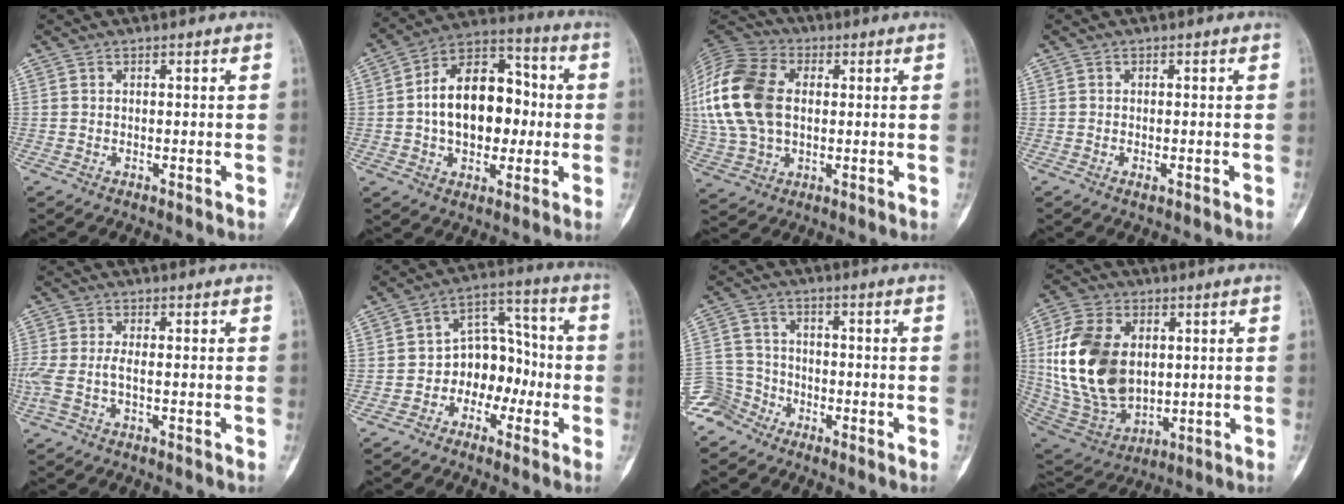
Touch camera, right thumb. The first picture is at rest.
{"total": 17.9, "force": [-0.2, 11.7, 13.5], "torque": [-0.177, 0.037, -0.008]}
{"total": 20.8, "force": [2.2, 13.9, 15.3], "torque": [-0.347, 0.008, 0.041]}
{"total": 1.0, "force": [-0.5, 0.4, 0.8], "torque": [-0.012, 0.000, -0.007]}
{"total": 4.5, "force": [-0.9, 1.7, 4.1], "torque": [-0.118, 0.008, -0.019]}
{"total": 10.0, "force": [-2.9, 7.5, 5.9], "torque": [-0.047, 0.050, -0.060]}
{"total": 6.5, "force": [-4.8, 4.4, -0.3], "torque": [0.028, 0.036, -0.107]}
{"total": 20.5, "force": [2.6, 13.7, 15.0], "torque": [-0.286, -0.014, 0.065]}